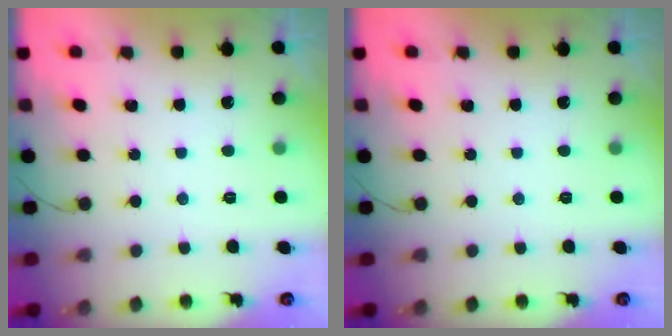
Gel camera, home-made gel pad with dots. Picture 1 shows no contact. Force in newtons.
{"total": 0.0}